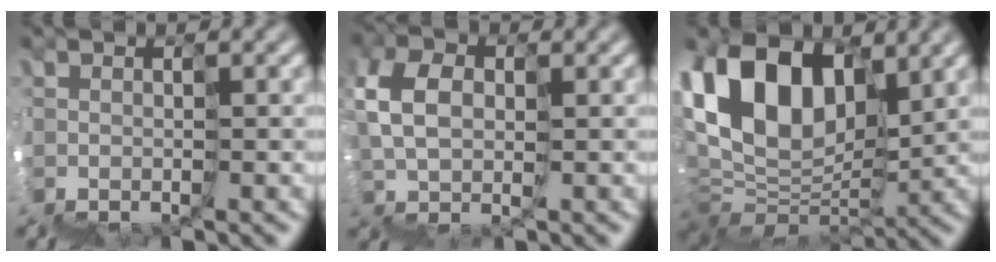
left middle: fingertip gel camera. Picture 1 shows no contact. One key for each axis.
{"total": 2.7, "fx": 1.9, "fy": 1.3, "fz": 1.4, "tx": -0.031, "ty": 0.027, "tz": 0.039}
{"total": 9.3, "fx": 6.4, "fy": 4.0, "fz": 5.4, "tx": -0.108, "ty": 0.030, "tz": 0.116}